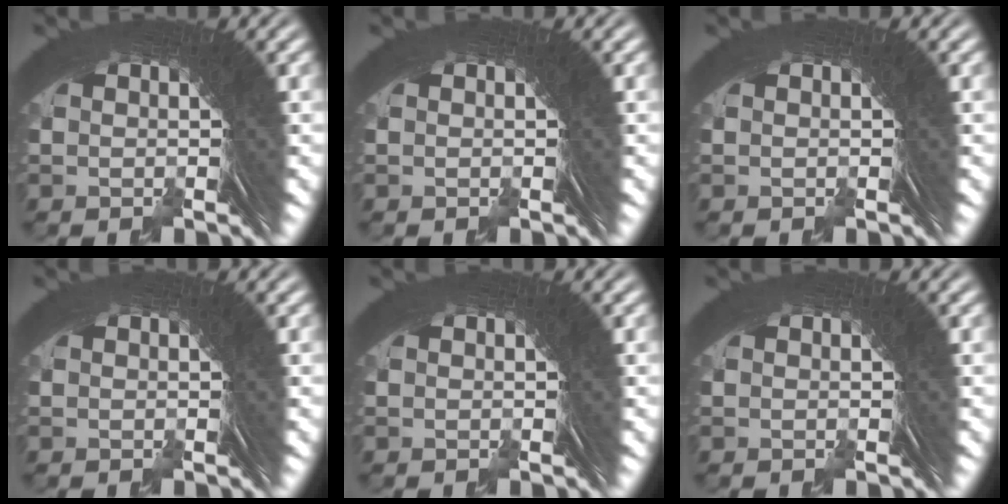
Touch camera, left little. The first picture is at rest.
{"total": 0.0}
{"total": 0.0}
{"total": 0.0}
{"total": 0.0}
{"total": 0.0}